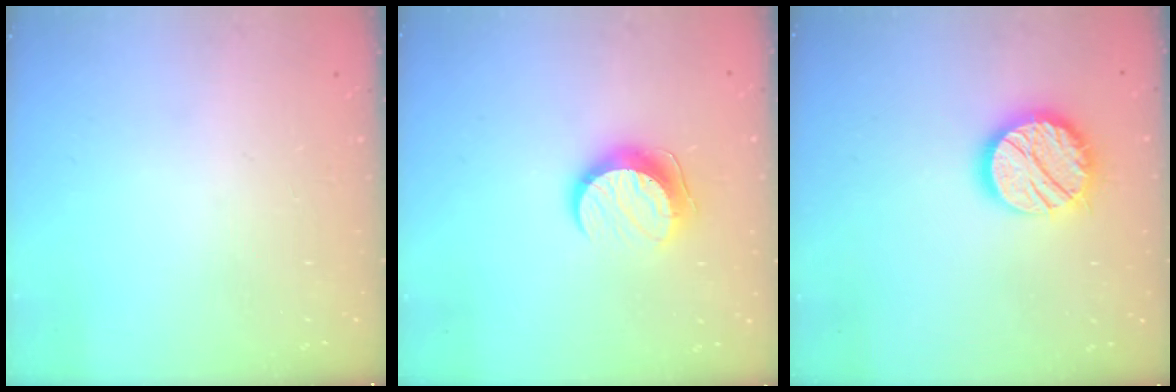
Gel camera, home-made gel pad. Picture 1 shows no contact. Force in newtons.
{"total": 9.7, "press": 9.7, "slide": 0.7}
{"total": 15.4, "press": 15.3, "slide": 1.2}